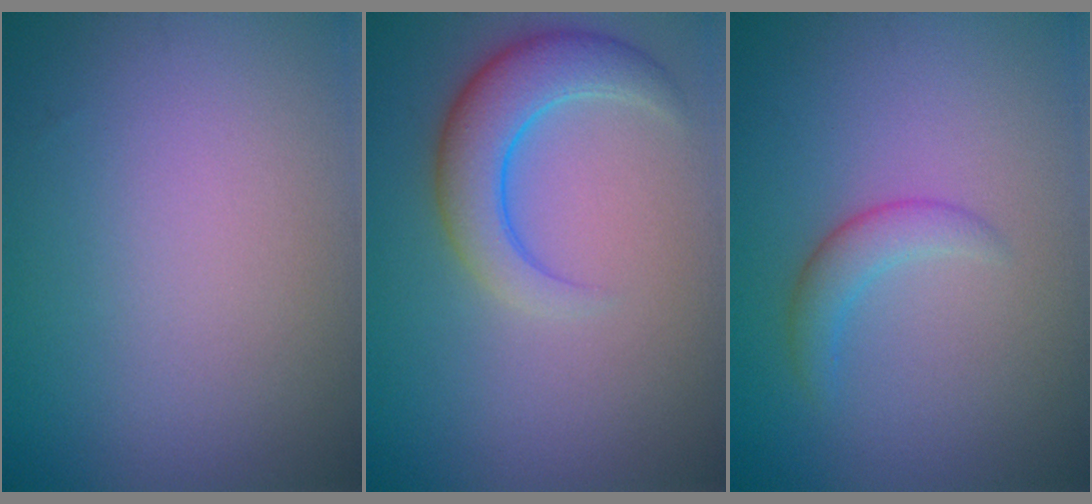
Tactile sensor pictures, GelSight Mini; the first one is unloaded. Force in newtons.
{"total": 4.6, "press": 4.6, "slide": 0.3}
{"total": 1.9, "press": 1.9, "slide": 0.1}